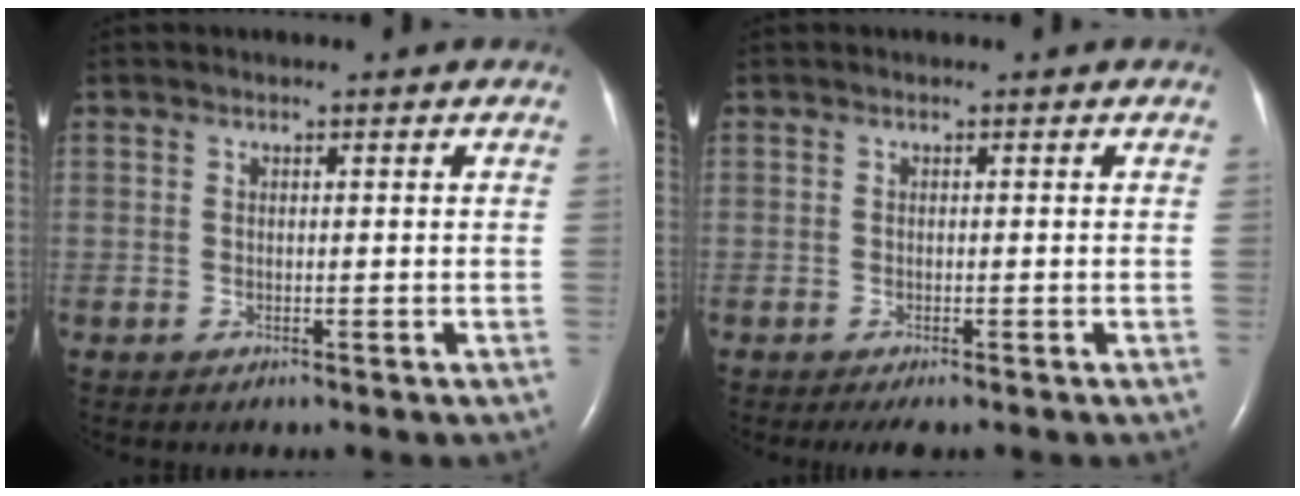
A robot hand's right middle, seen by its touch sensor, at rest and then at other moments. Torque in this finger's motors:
{"motor_torque": [0.30, -0.17, 0.14, 0.04]}